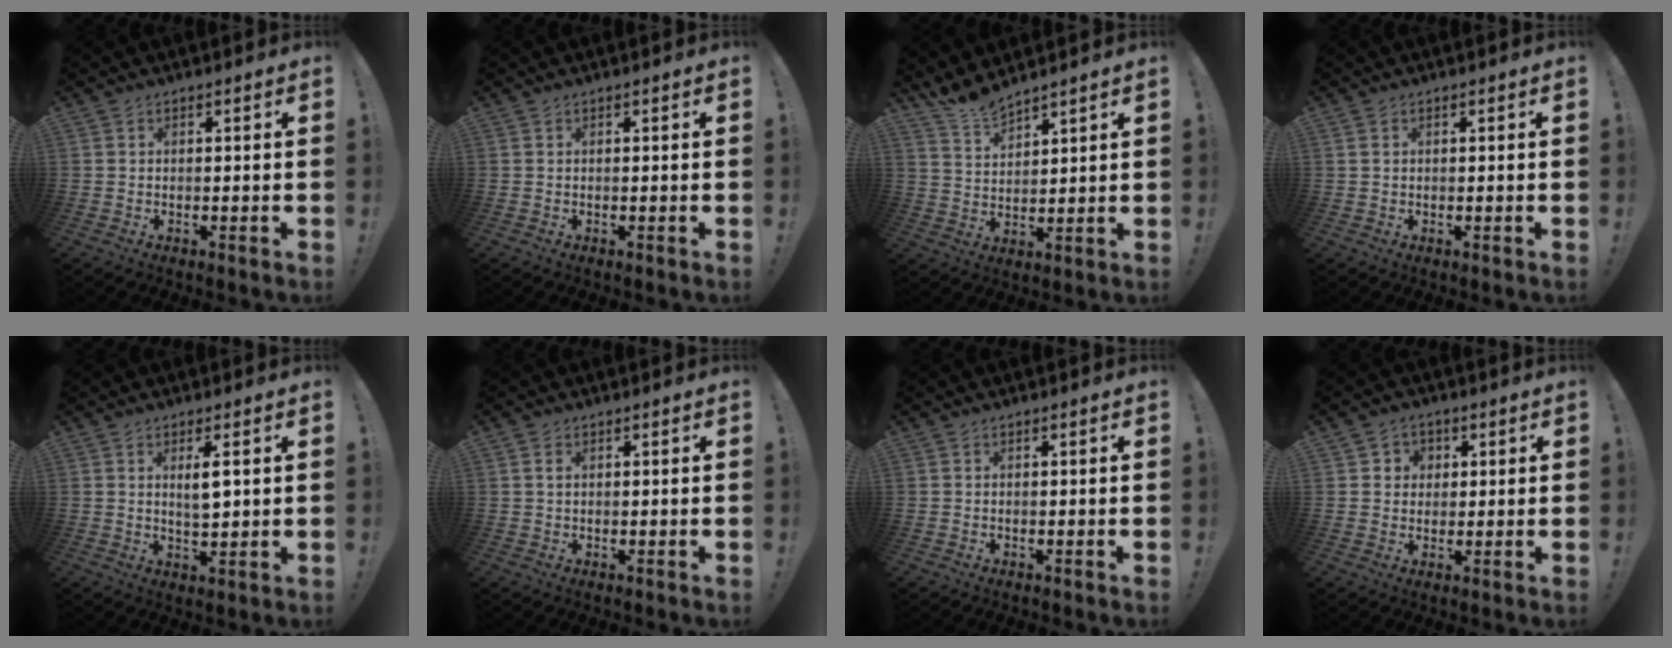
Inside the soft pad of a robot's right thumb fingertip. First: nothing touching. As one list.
[{"total": 0.0}, {"total": 7.0, "force": [6.8, 1.1, 1.4], "torque": [-0.047, -0.043, 0.131]}, {"total": 0.8, "force": [0.4, 0.5, 0.4], "torque": [-0.002, 0.000, 0.006]}, {"total": 4.7, "force": [1.5, 1.2, 4.3], "torque": [-0.069, -0.009, 0.021]}, {"total": 1.2, "force": [0.6, 0.8, 0.8], "torque": [-0.011, -0.001, 0.009]}, {"total": 0.0}, {"total": 4.3, "force": [0.9, 4.1, 0.6], "torque": [-0.003, -0.007, 0.014]}]